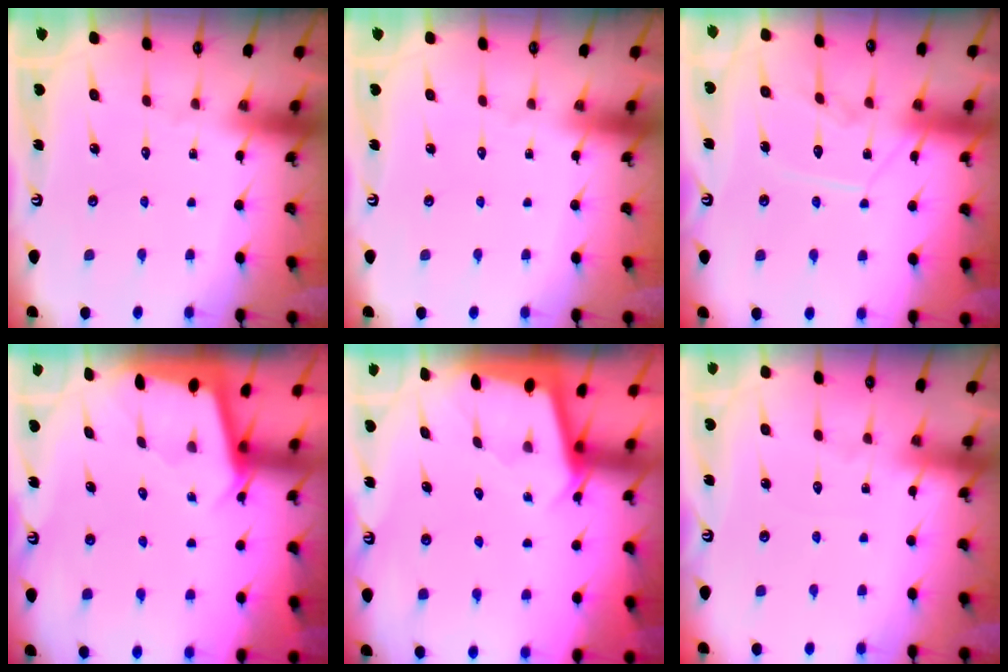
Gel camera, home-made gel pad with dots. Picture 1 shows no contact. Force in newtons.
{"total": 0.0}
{"total": 10.5, "press": 10.5, "slide": 0.4}
{"total": 2.0, "press": 2.0, "slide": 0.2}
{"total": 1.9, "press": 1.9, "slide": 0.3}
{"total": 3.4, "press": 3.4, "slide": 0.5}